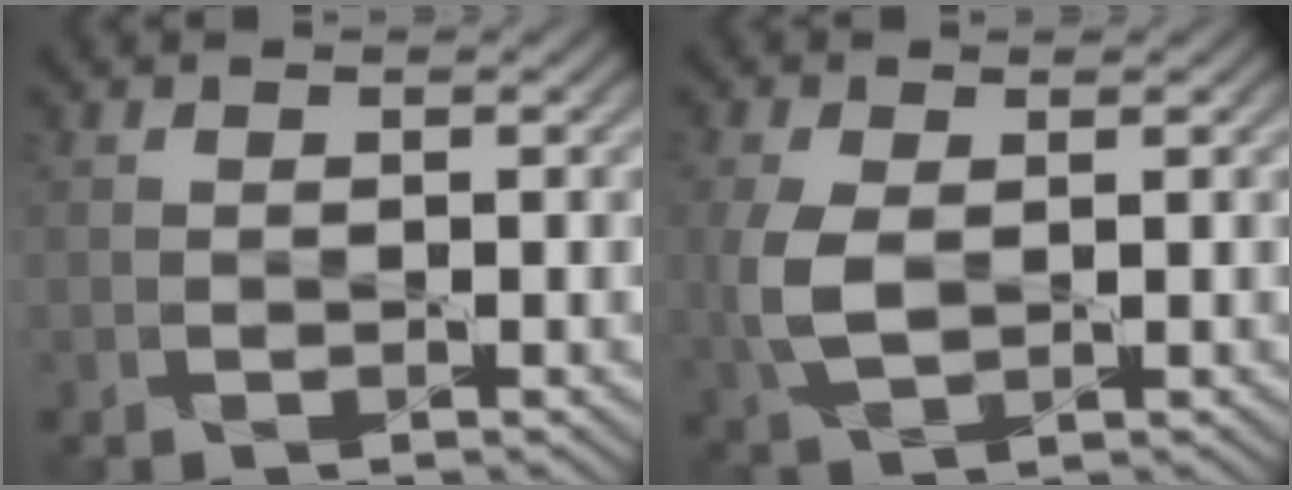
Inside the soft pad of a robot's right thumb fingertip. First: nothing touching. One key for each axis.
{"total": 4.8, "fx": 0.2, "fy": 2.8, "fz": 3.9, "tx": -0.108, "ty": -0.002, "tz": 0.005}